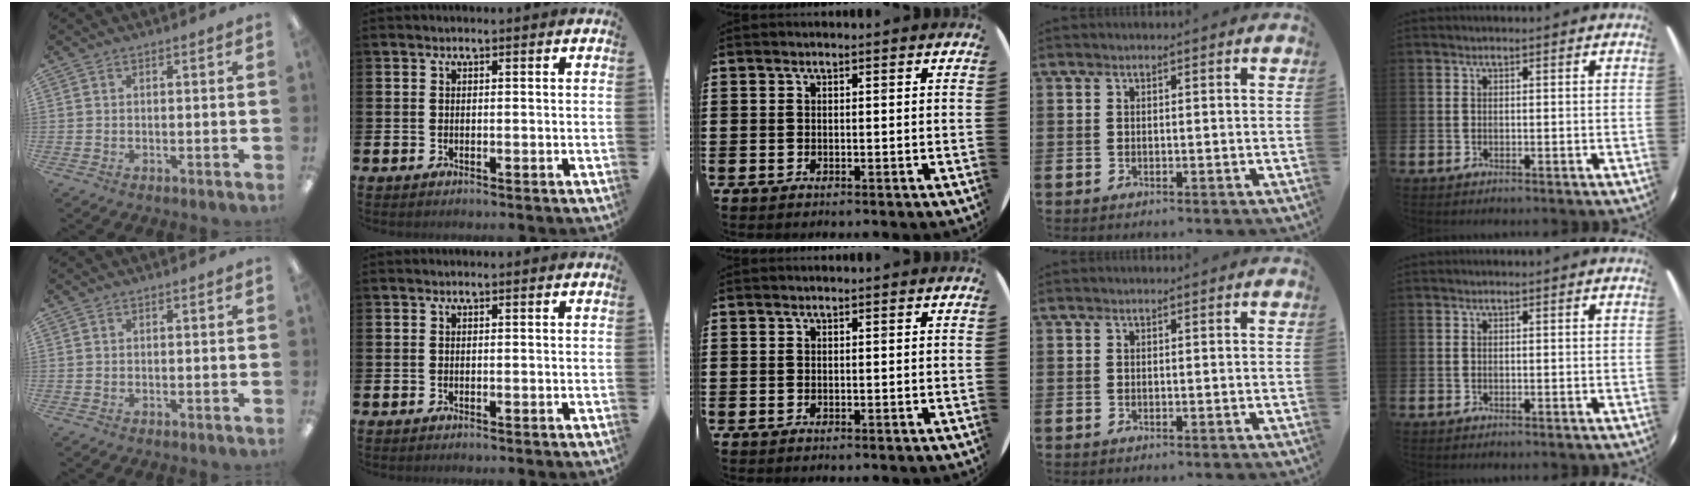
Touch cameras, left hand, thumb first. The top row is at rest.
{}